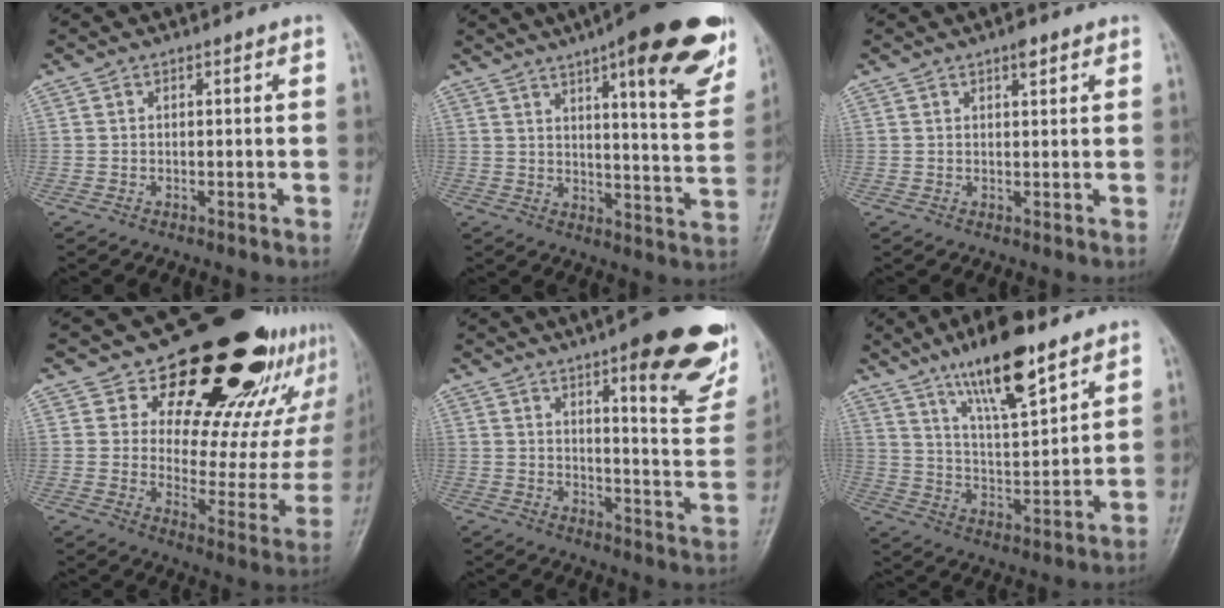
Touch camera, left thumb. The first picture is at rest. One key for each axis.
{"total": 23.3, "fx": 13.3, "fy": 5.3, "fz": 18.4, "tx": -0.223, "ty": -0.045, "tz": 0.172}
{"total": 2.4, "fx": 1.5, "fy": 0.9, "fz": 1.6, "tx": -0.021, "ty": -0.006, "tz": 0.021}
{"total": 27.6, "fx": 18.6, "fy": 13.0, "fz": 15.7, "tx": -0.167, "ty": -0.104, "tz": 0.254}
{"total": 23.2, "fx": 13.5, "fy": 5.9, "fz": 17.9, "tx": -0.199, "ty": -0.060, "tz": 0.174}
{"total": 15.5, "fx": 10.4, "fy": 4.1, "fz": 10.8, "tx": -0.166, "ty": -0.057, "tz": 0.186}